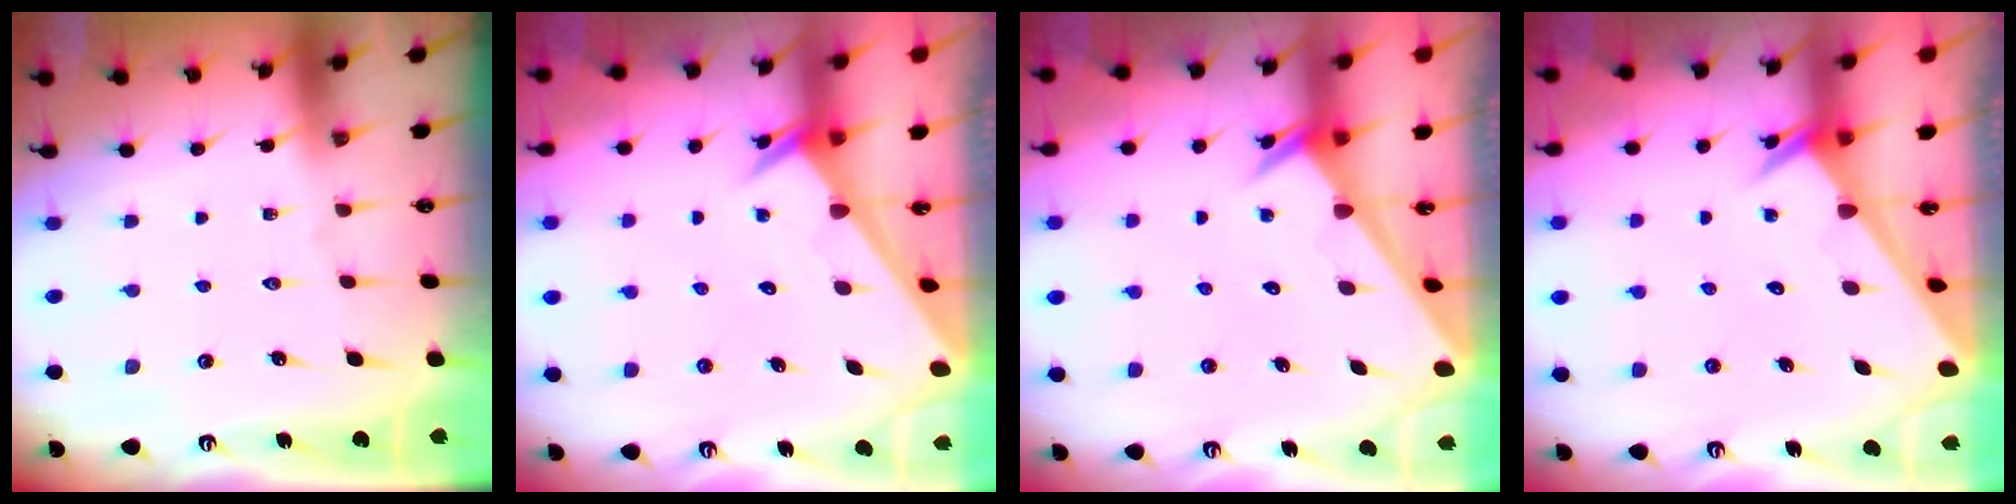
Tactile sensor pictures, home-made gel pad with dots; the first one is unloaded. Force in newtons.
{"total": 2.3, "press": 2.3, "slide": 0.1}
{"total": 2.3, "press": 2.3, "slide": 0.1}
{"total": 2.3, "press": 2.3, "slide": 0.1}